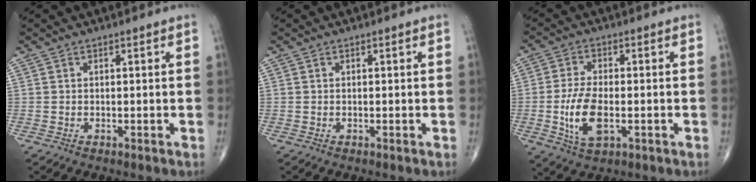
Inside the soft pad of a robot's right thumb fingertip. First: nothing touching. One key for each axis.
{"total": 0.0}
{"total": 9.0, "fx": -1.9, "fy": 4.4, "fz": 7.6, "tx": -0.153, "ty": 0.002, "tz": -0.031}